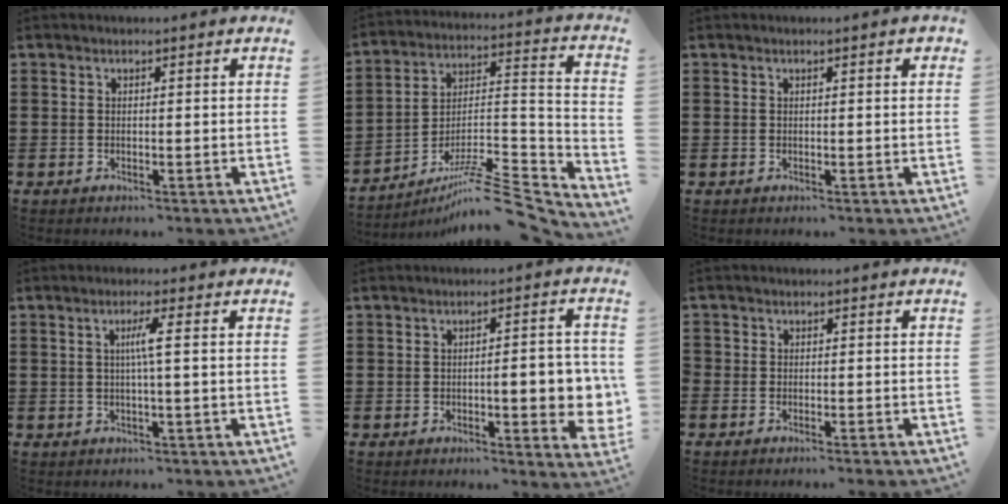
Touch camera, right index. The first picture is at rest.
{"total": 8.9, "force": [-7.1, 1.6, 5.2], "torque": [-0.088, 0.004, -0.140]}
{"total": 0.0}
{"total": 2.9, "force": [0.1, -0.3, 2.9], "torque": [-0.054, -0.004, -0.004]}
{"total": 6.9, "force": [-1.1, 1.8, 6.5], "torque": [-0.084, -0.007, -0.021]}
{"total": 1.3, "force": [-1.3, 0.1, 0.0], "torque": [-0.004, 0.003, -0.028]}